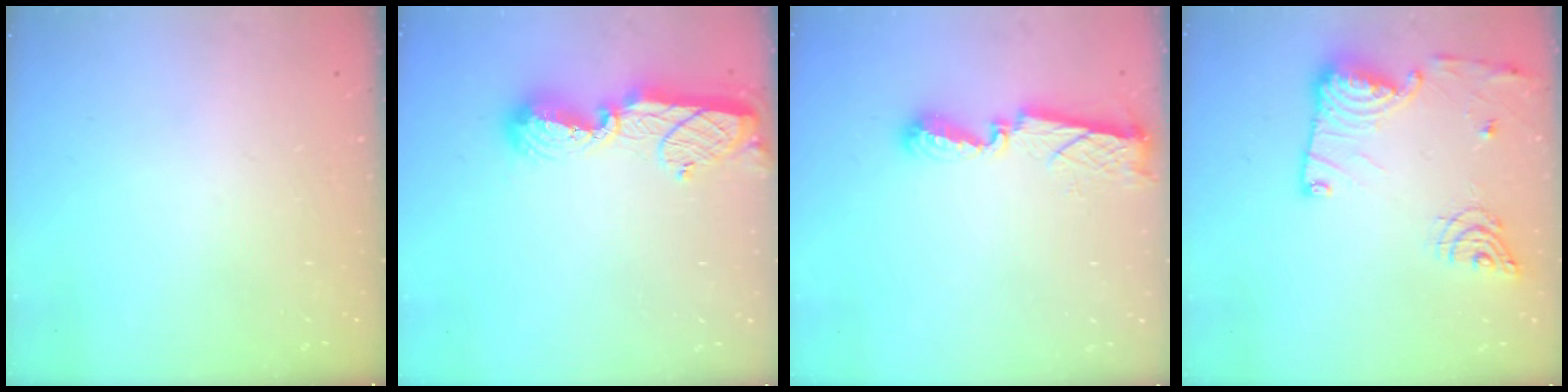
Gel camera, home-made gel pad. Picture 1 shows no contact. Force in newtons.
{"total": 13.8, "press": 13.8, "slide": 1.5}
{"total": 8.7, "press": 8.7, "slide": 0.4}
{"total": 15.8, "press": 15.7, "slide": 0.9}